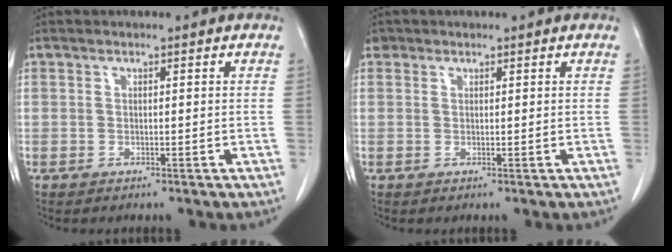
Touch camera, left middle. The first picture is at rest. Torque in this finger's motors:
{"motor_torque": [-0.18, 0.18, -0.14, 0.00]}